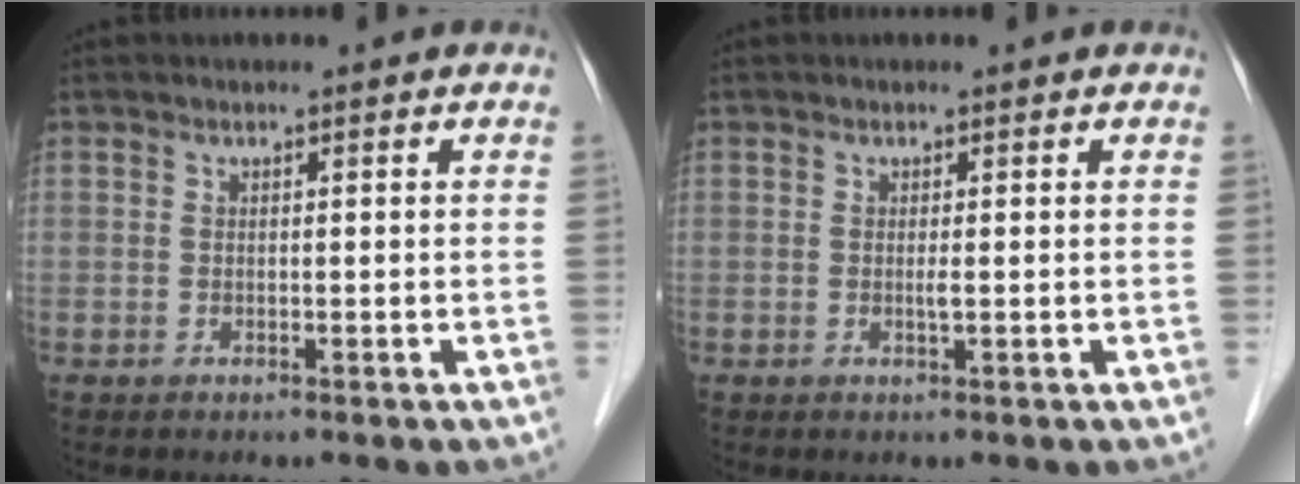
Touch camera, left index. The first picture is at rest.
{"total": 0.7, "force": [0.0, 0.0, 0.7], "torque": [-0.016, -0.002, 0.000]}